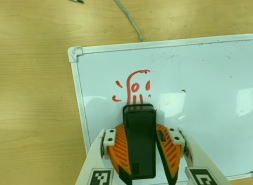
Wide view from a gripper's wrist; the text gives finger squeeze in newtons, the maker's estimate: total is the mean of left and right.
{"total": 10.1, "left": 9.8, "right": 10.4}